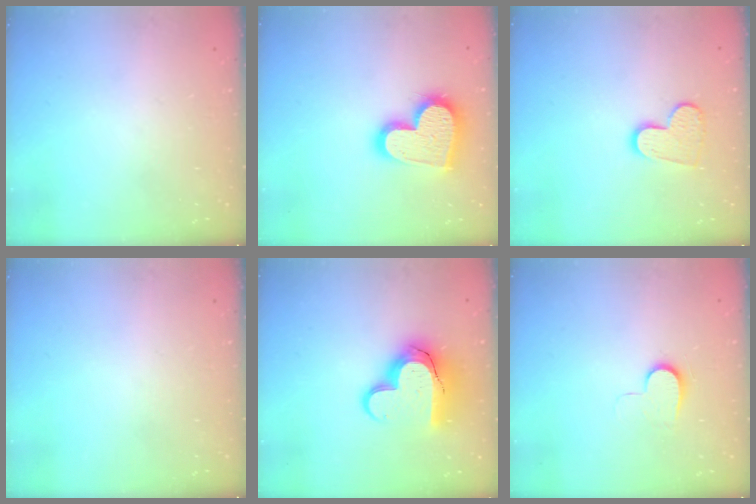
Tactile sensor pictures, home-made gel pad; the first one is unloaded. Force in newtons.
{"total": 18.5, "press": 18.4, "slide": 1.5}
{"total": 10.3, "press": 10.3, "slide": 0.8}
{"total": 0.0}
{"total": 18.5, "press": 18.5, "slide": 1.5}
{"total": 7.8, "press": 7.8, "slide": 0.7}